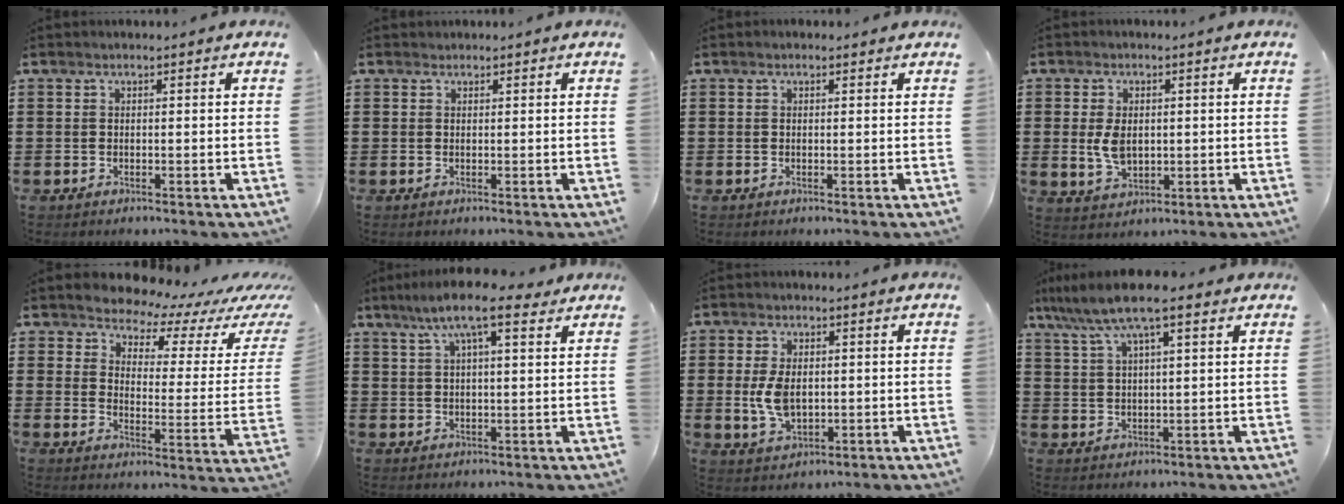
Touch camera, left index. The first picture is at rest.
{"total": 0.5, "force": [0.5, 0.2, 0.0], "torque": [-0.002, 0.001, 0.010]}
{"total": 0.5, "force": [0.4, 0.2, 0.2], "torque": [-0.005, 0.002, 0.009]}
{"total": 4.7, "force": [0.3, 3.0, 3.6], "torque": [-0.089, 0.003, 0.002]}
{"total": 5.5, "force": [5.1, 1.8, 1.0], "torque": [-0.046, -0.041, 0.086]}
{"total": 9.8, "force": [6.6, 2.3, 6.9], "torque": [-0.133, -0.006, 0.115]}
{"total": 6.0, "force": [0.2, 3.6, 4.8], "torque": [-0.114, 0.002, -0.001]}
{"total": 8.3, "force": [5.8, 1.5, 5.7], "torque": [-0.126, -0.010, 0.103]}